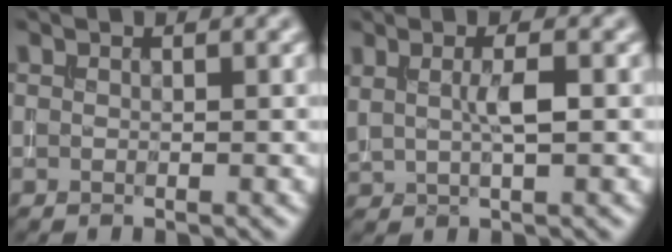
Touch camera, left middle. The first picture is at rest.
{"total": 2.2, "force": [0.5, 0.5, 2.1], "torque": [-0.040, 0.002, 0.011]}